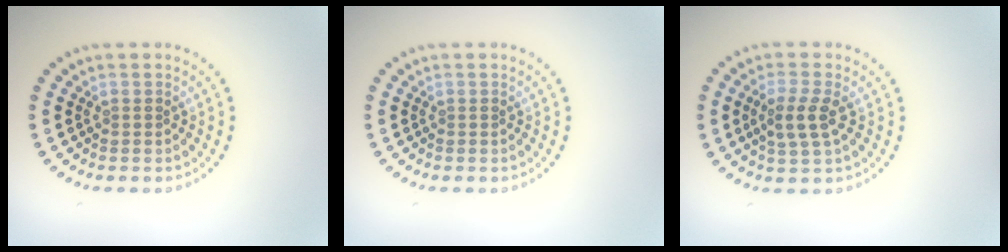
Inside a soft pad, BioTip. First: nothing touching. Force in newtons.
{"total": 0.0}
{"total": 2.7, "press": 2.5, "slide": 1.0}